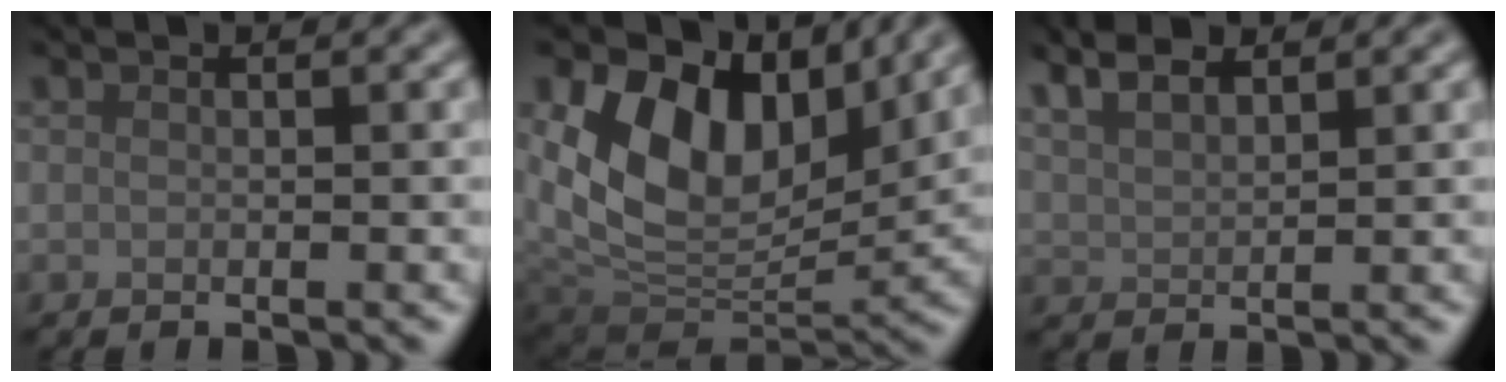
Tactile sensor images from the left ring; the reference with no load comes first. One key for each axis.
{"total": 12.1, "fx": 4.3, "fy": 7.9, "fz": 8.2, "tx": -0.148, "ty": -0.007, "tz": 0.083}
{"total": 3.2, "fx": 2.6, "fy": 1.0, "fz": 1.6, "tx": -0.036, "ty": 0.011, "tz": 0.052}